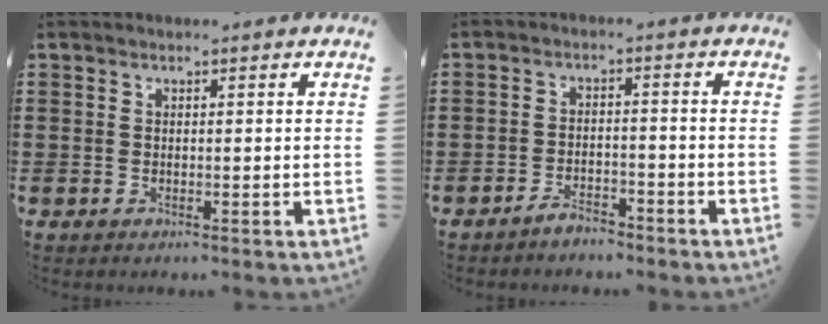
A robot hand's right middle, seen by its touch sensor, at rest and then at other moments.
{"total": 3.1, "force": [-2.9, 0.6, 0.6], "torque": [-0.014, 0.007, -0.059]}